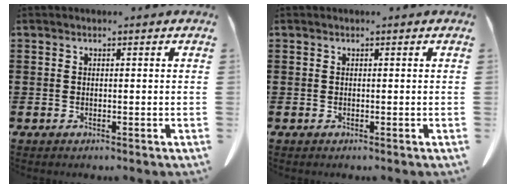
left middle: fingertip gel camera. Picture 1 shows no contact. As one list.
[{"total": 0.0}]